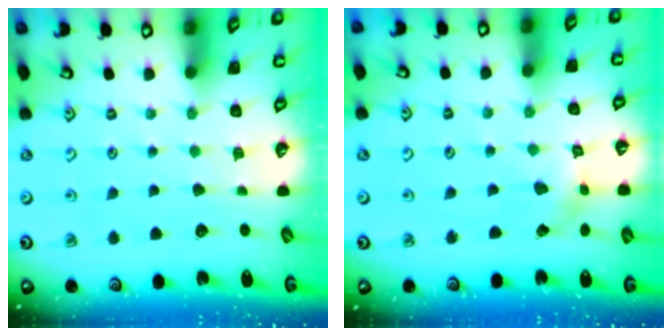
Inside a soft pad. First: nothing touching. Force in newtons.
{"total": 2.9, "press": 2.9, "slide": 0.3}